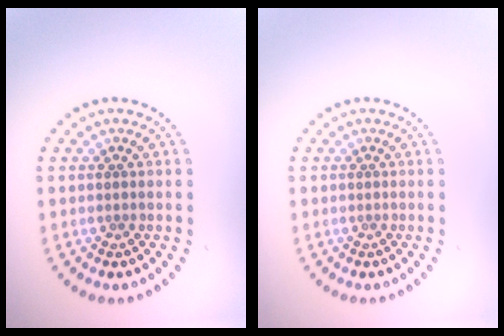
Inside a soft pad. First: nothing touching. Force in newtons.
{"total": 0.0}